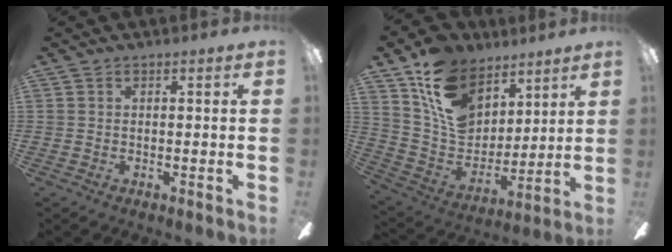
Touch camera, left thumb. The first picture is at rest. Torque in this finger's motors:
{"motor_torque": [2.02, 1.64, 1.41, -1.36, 0.11]}